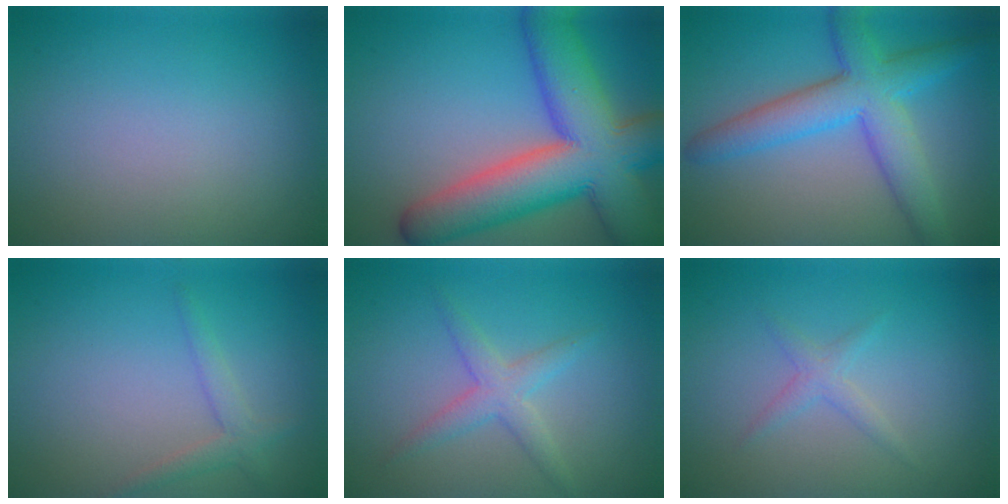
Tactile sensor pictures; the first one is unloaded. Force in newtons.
{"total": 12.8, "press": 12.8, "slide": 0.6}
{"total": 6.5, "press": 6.5, "slide": 0.1}
{"total": 1.8, "press": 1.8, "slide": 0.2}
{"total": 2.5, "press": 2.5, "slide": 0.0}
{"total": 1.3, "press": 1.3, "slide": 0.1}